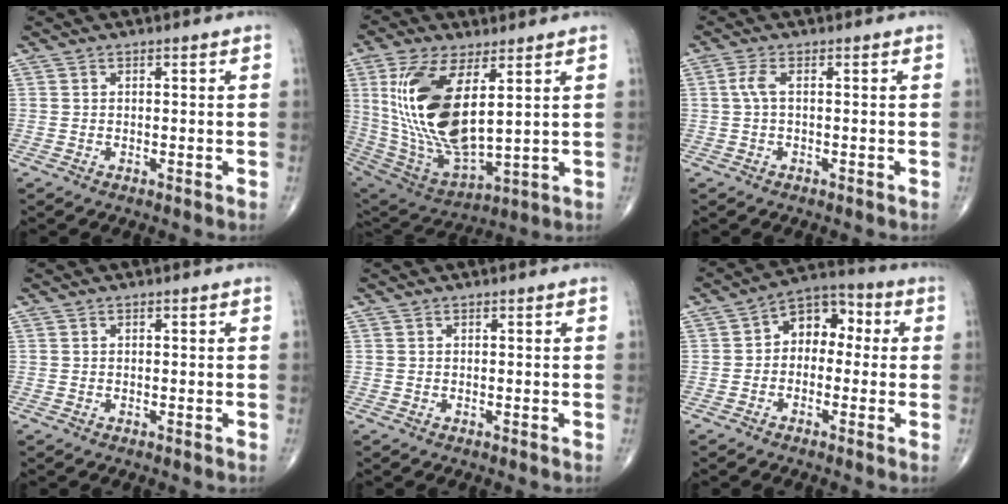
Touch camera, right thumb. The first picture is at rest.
{"total": 20.9, "force": [5.1, 9.0, 18.1], "torque": [-0.369, -0.032, 0.110]}
{"total": 2.2, "force": [0.1, 0.6, 2.1], "torque": [-0.057, 0.006, -0.001]}
{"total": 0.0}
{"total": 0.0}
{"total": 8.9, "force": [0.4, 6.3, 6.2], "torque": [-0.054, 0.036, -0.013]}